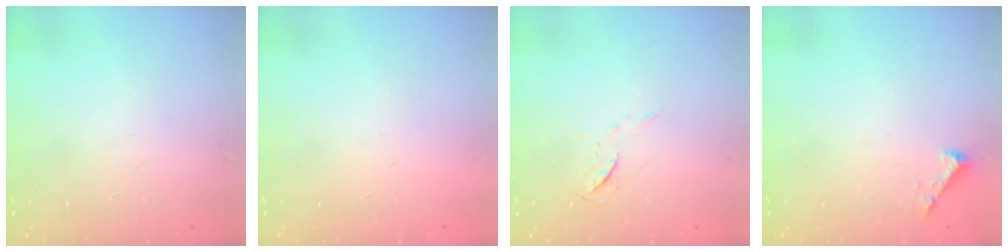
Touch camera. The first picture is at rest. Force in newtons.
{"total": 1.5, "press": 1.5, "slide": 0.1}
{"total": 5.2, "press": 5.1, "slide": 0.8}
{"total": 2.3, "press": 2.3, "slide": 0.3}